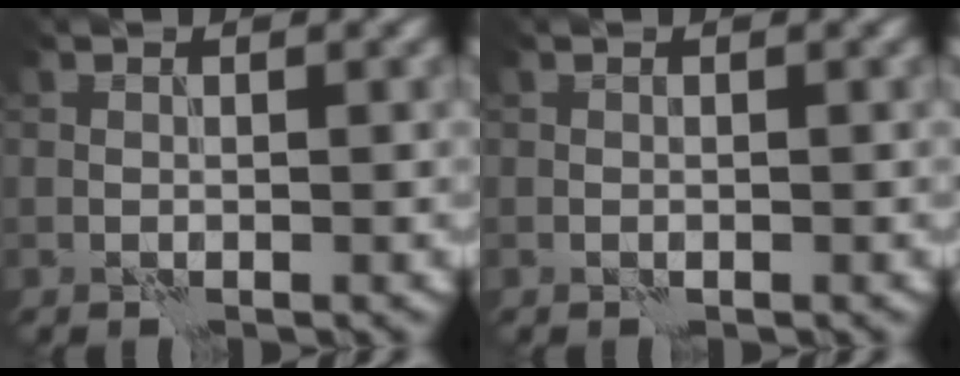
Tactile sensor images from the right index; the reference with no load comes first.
{"total": 0.0}